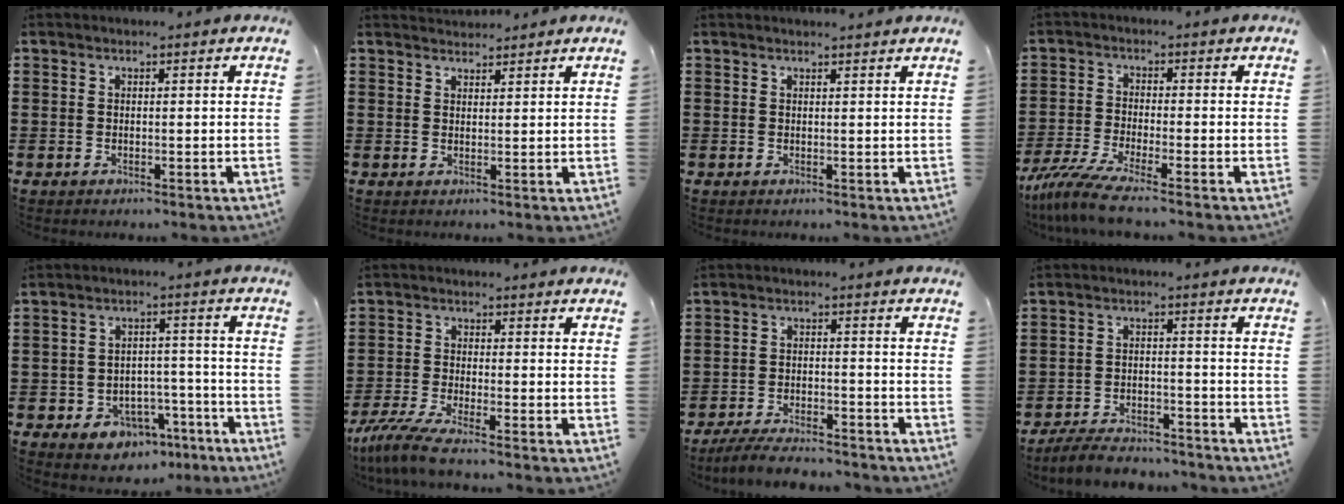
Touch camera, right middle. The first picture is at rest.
{"total": 2.0, "force": [1.9, 0.1, -0.4], "torque": [0.002, 0.000, 0.038]}
{"total": 1.0, "force": [1.0, -0.1, 0.0], "torque": [-0.002, -0.004, 0.019]}
{"total": 5.7, "force": [-4.5, 0.1, 3.6], "torque": [-0.094, -0.023, -0.090]}
{"total": 5.2, "force": [-3.9, 3.0, 1.5], "torque": [-0.030, 0.023, -0.075]}
{"total": 4.7, "force": [-3.8, 0.0, 2.8], "torque": [-0.083, -0.024, -0.081]}
{"total": 4.8, "force": [-4.6, 0.5, 1.4], "torque": [-0.036, -0.001, -0.093]}
{"total": 5.1, "force": [-4.9, 0.9, 1.2], "torque": [-0.024, 0.008, -0.098]}